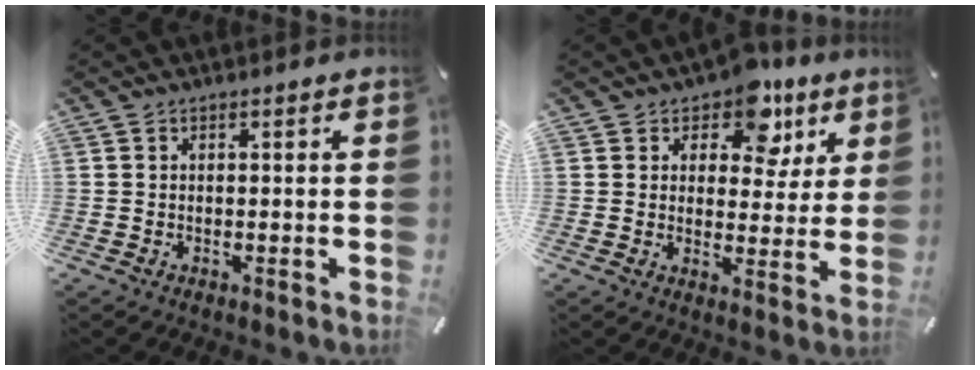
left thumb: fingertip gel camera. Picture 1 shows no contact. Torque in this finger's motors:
{"motor_torque": [1.45, 1.34, 0.75, -0.87, 0.14]}